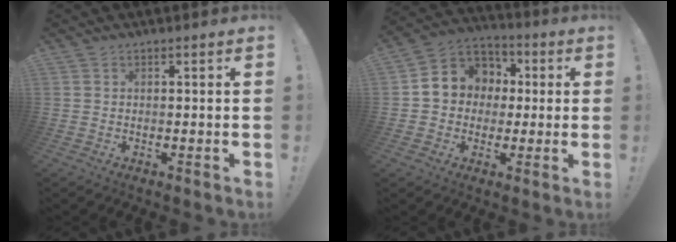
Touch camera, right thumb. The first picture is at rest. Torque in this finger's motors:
{"motor_torque": [1.55, 1.48, 0.72, 0.14, 0.05]}